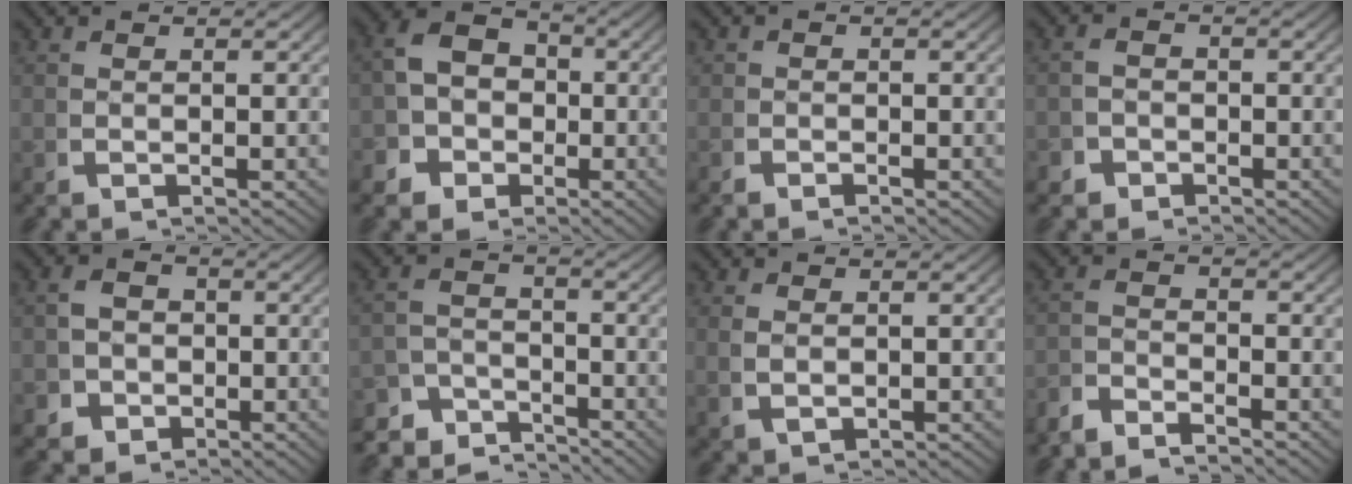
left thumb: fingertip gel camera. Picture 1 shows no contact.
{"total": 9.0, "force": [-1.7, 8.0, 3.9], "torque": [-0.069, -0.014, -0.037]}
{"total": 0.9, "force": [-0.7, 0.6, -0.1], "torque": [0.007, -0.006, -0.017]}
{"total": 2.5, "force": [-1.9, 1.6, 0.2], "torque": [-0.001, -0.013, -0.033]}
{"total": 4.9, "force": [-1.4, 4.2, 2.0], "torque": [-0.039, -0.017, -0.020]}
{"total": 5.0, "force": [-4.3, 2.3, 1.1], "torque": [0.001, -0.020, -0.080]}
{"total": 1.6, "force": [0.4, 1.0, 1.2], "torque": [-0.028, -0.008, 0.021]}
{"total": 2.6, "force": [-2.5, 0.5, 0.3], "torque": [-0.001, -0.006, -0.055]}